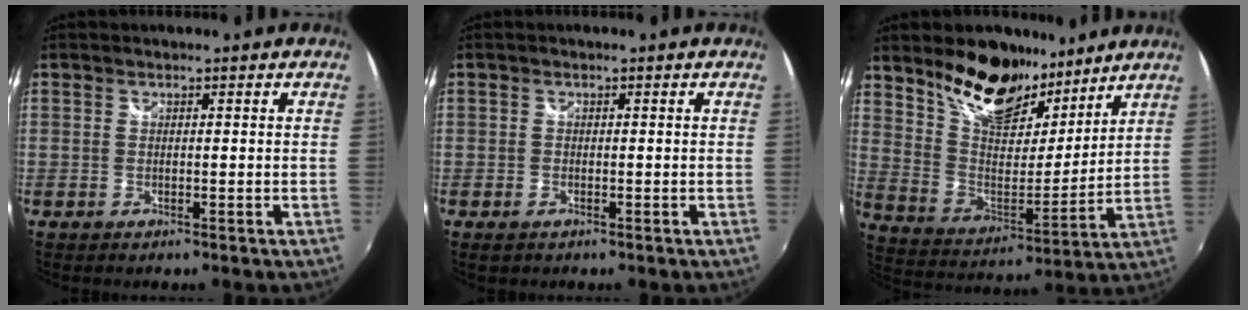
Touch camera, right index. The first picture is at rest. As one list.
[{"total": 1.3, "force": [-0.7, 0.8, 0.6], "torque": [-0.012, -0.004, -0.013]}, {"total": 17.0, "force": [12.3, 8.1, 8.4], "torque": [-0.166, 0.013, 0.224]}]